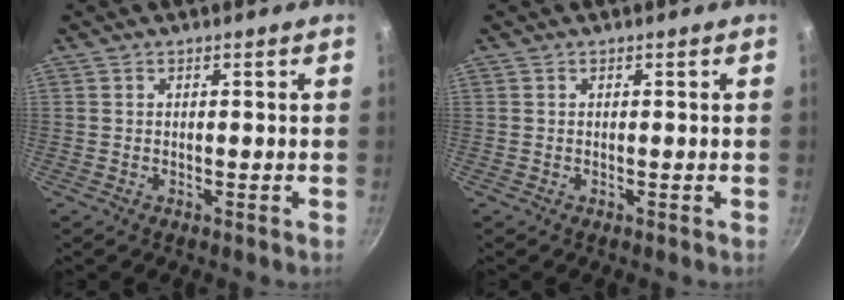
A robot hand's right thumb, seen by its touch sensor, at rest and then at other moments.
{"total": 0.0}